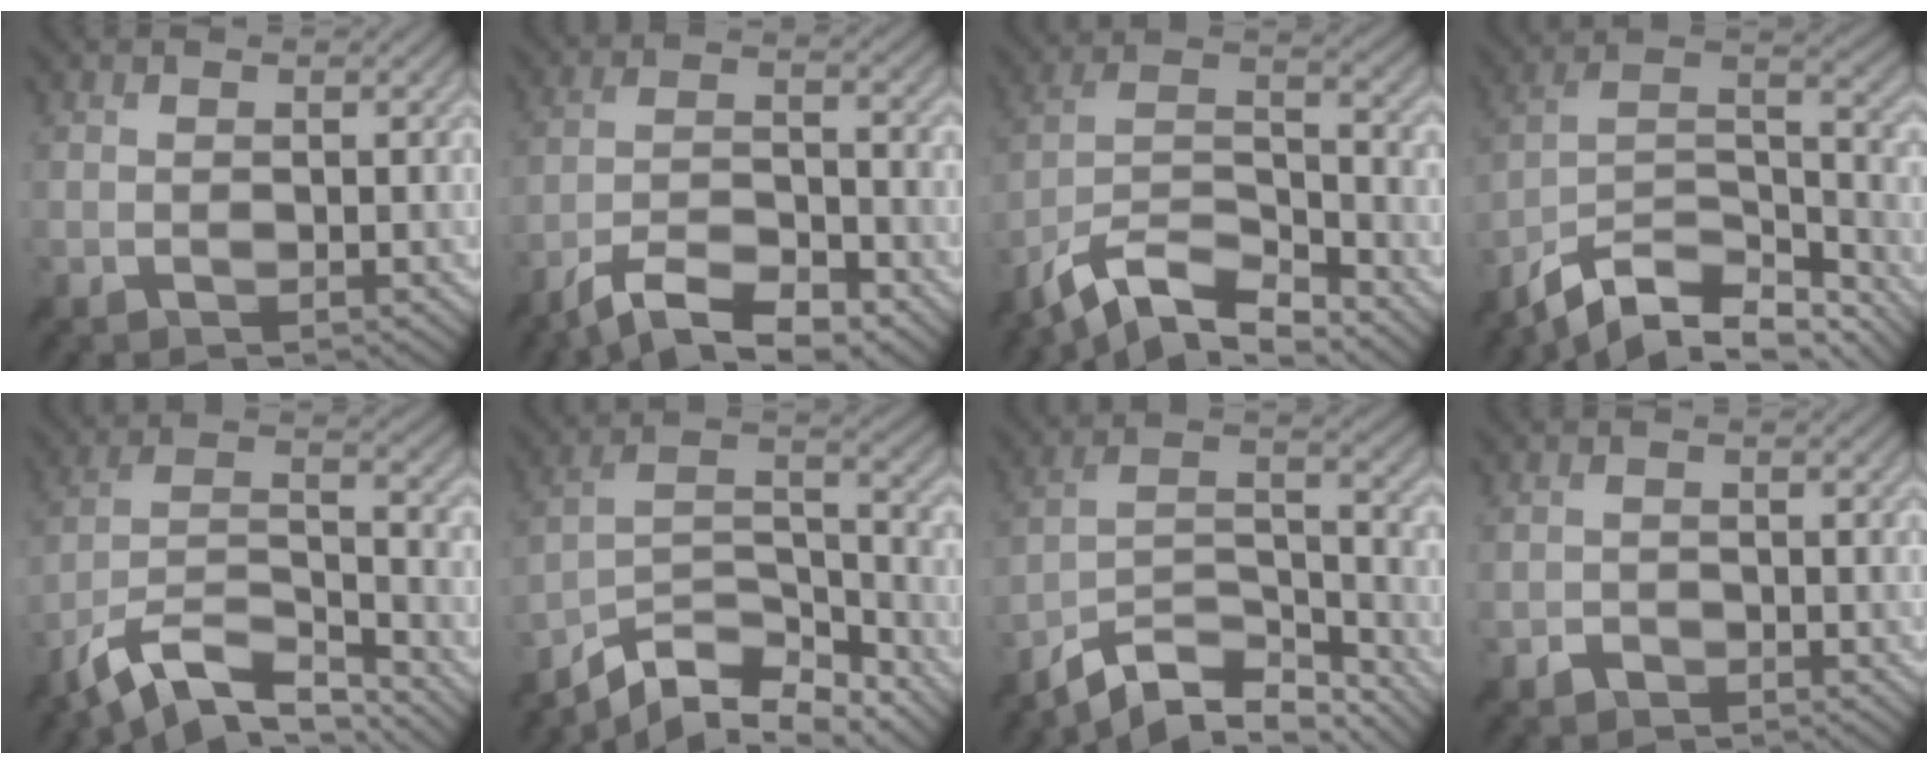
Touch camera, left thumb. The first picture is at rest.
{"total": 9.7, "force": [-7.4, 2.7, 5.6], "torque": [-0.102, 0.002, -0.142]}
{"total": 11.2, "force": [-8.9, 3.0, 6.1], "torque": [-0.115, 0.007, -0.179]}
{"total": 12.9, "force": [-10.0, 4.3, 6.8], "torque": [-0.148, -0.003, -0.176]}
{"total": 11.3, "force": [-8.6, 3.4, 6.6], "torque": [-0.125, 0.002, -0.169]}
{"total": 11.2, "force": [-9.1, 3.6, 5.5], "torque": [-0.104, 0.004, -0.169]}
{"total": 10.6, "force": [-8.8, 2.9, 5.3], "torque": [-0.099, 0.004, -0.166]}
{"total": 1.3, "force": [-1.0, 0.8, 0.2], "torque": [0.003, 0.002, -0.022]}